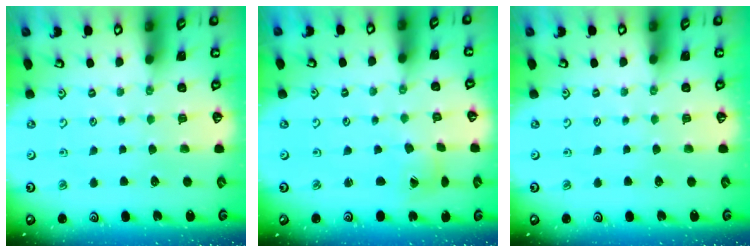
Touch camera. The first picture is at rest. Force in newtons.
{"total": 1.0, "press": 1.0, "slide": 0.1}
{"total": 0.0}